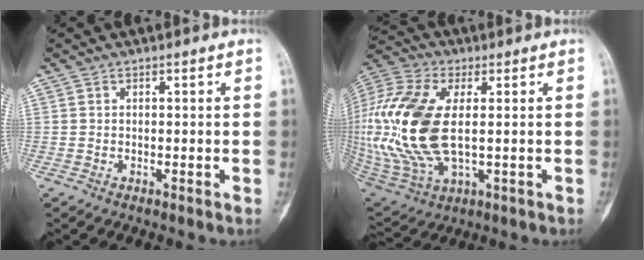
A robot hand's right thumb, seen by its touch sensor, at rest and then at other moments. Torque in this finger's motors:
{"motor_torque": [2.62, 1.84, 1.24, -1.53, 0.36]}